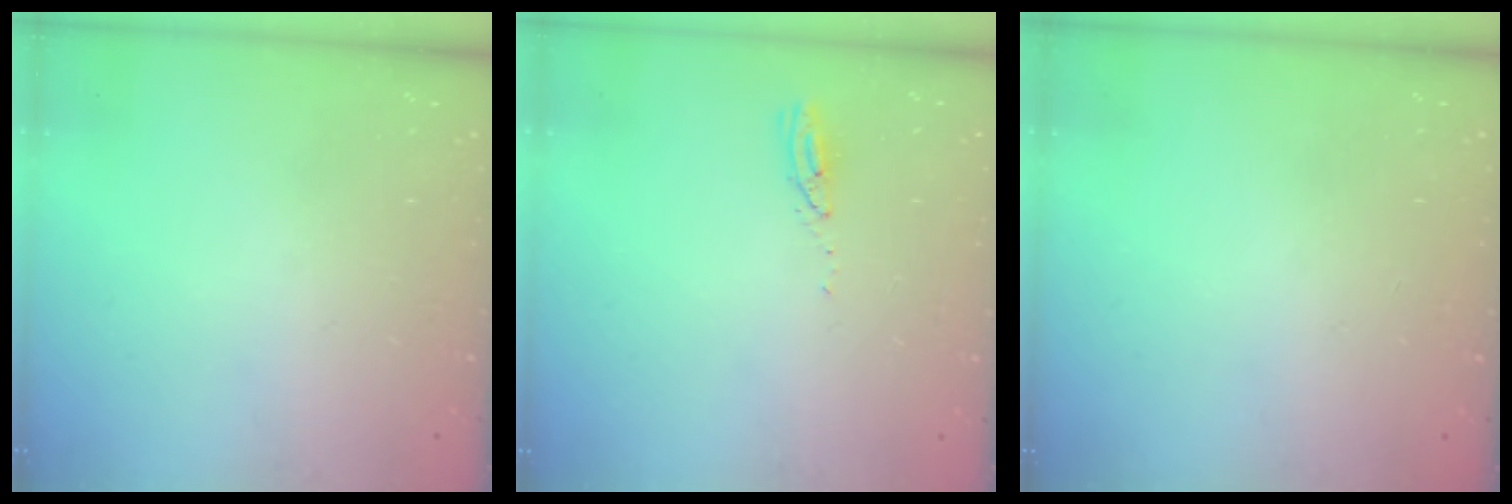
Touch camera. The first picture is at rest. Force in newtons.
{"total": 2.9, "press": 2.9, "slide": 0.2}
{"total": 0.0}